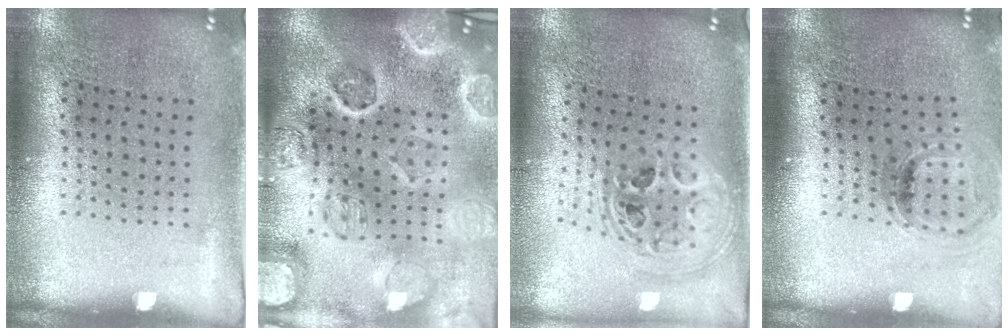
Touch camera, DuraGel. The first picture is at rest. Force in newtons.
{"total": 4.5, "press": 4.0, "slide": 2.1}
{"total": 2.4, "press": 1.8, "slide": 1.6}
{"total": 1.0, "press": 0.9, "slide": 0.4}